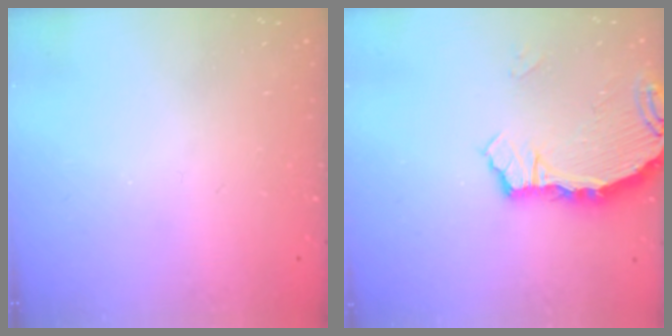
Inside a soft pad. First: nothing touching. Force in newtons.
{"total": 3.7, "press": 3.7, "slide": 0.2}